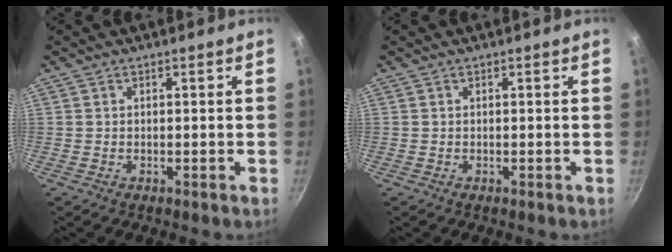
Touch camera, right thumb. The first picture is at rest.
{"total": 0.0}